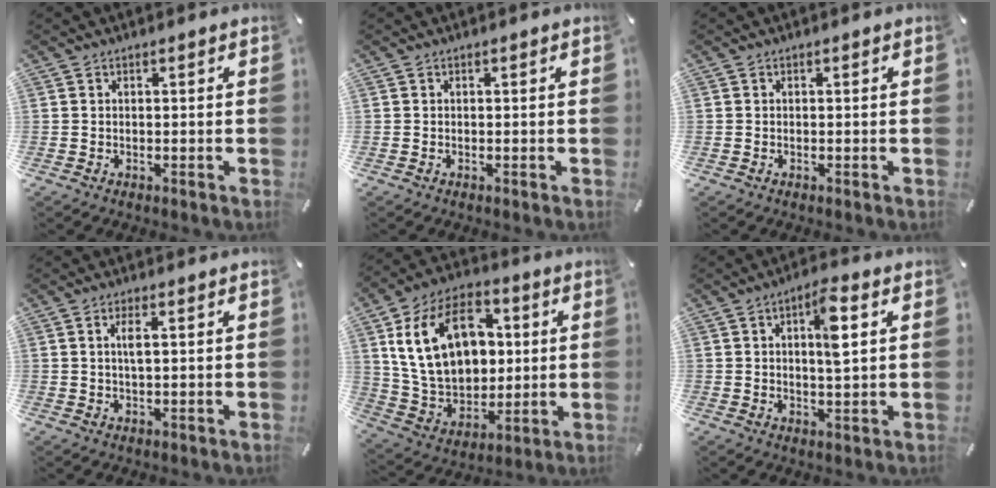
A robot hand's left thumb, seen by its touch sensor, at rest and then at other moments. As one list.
[{"total": 0.0}, {"total": 0.0}, {"total": 3.1, "force": [0.8, 0.9, 2.9], "torque": [-0.061, 0.004, 0.011]}, {"total": 21.6, "force": [5.2, 15.6, 14.0], "torque": [-0.266, -0.003, 0.096]}, {"total": 7.6, "force": [2.1, 2.6, 6.9], "torque": [-0.106, -0.006, 0.028]}]